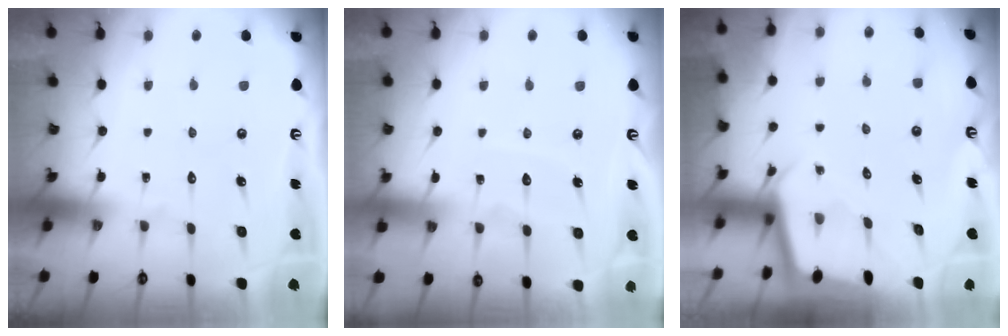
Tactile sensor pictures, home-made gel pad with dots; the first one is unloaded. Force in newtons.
{"total": 4.3, "press": 4.3, "slide": 0.3}
{"total": 1.9, "press": 1.9, "slide": 0.1}